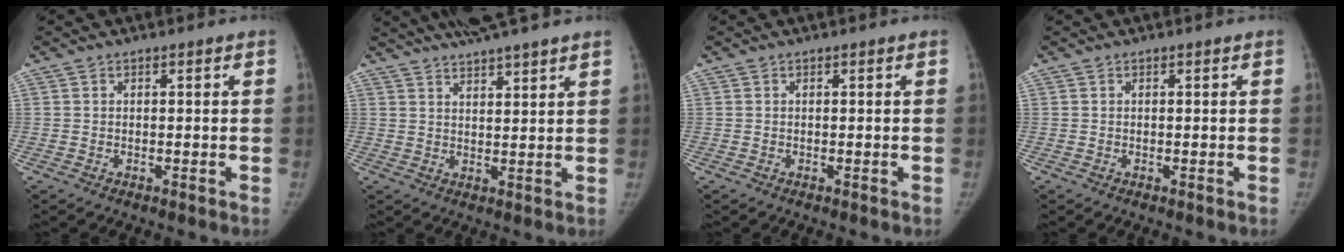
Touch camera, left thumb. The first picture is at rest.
{"total": 8.9, "force": [7.4, 0.7, 4.9], "torque": [-0.067, -0.005, 0.116]}
{"total": 0.0}
{"total": 0.0}